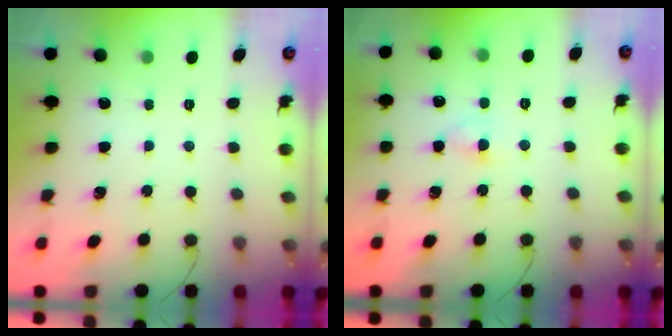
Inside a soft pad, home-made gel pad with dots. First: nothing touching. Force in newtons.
{"total": 3.0, "press": 2.8, "slide": 1.0}